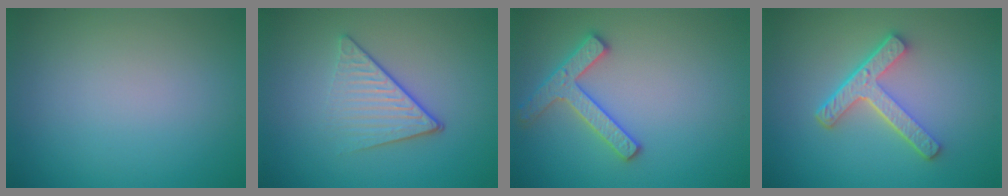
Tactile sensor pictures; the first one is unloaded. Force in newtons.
{"total": 4.3, "press": 2.8, "slide": 3.2}
{"total": 2.8, "press": 2.8, "slide": 0.3}
{"total": 4.4, "press": 3.2, "slide": 3.0}